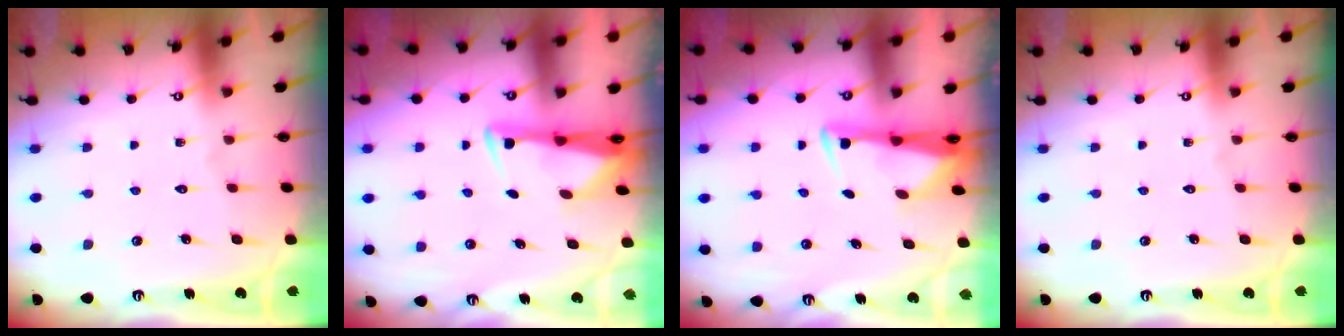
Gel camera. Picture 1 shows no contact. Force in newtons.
{"total": 3.0, "press": 2.8, "slide": 0.9}
{"total": 3.0, "press": 2.8, "slide": 0.9}
{"total": 0.0}